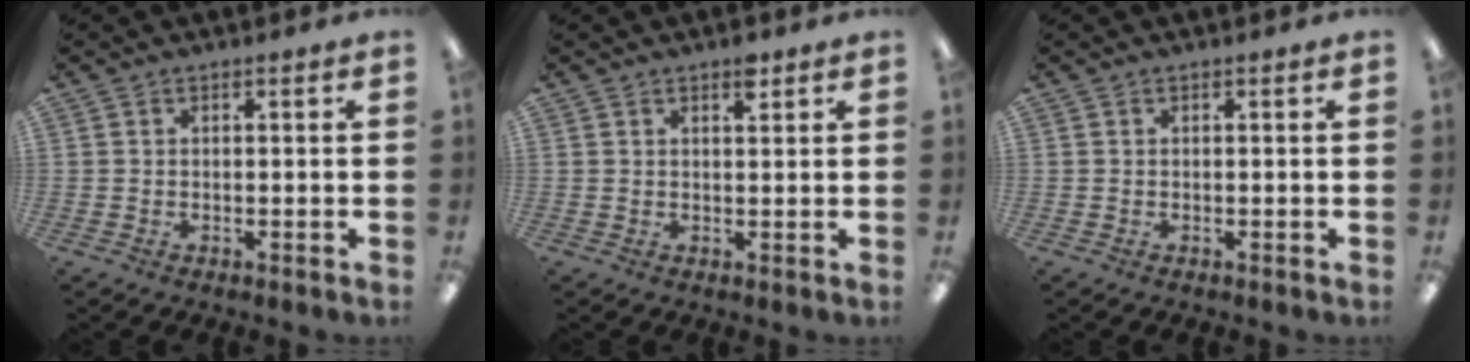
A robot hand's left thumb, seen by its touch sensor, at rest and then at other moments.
{"total": 2.7, "force": [1.9, 0.9, 1.7], "torque": [-0.021, -0.006, 0.030]}
{"total": 0.0}